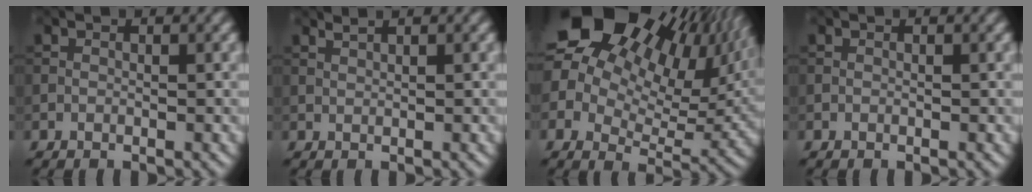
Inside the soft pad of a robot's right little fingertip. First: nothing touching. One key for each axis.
{"total": 1.1, "fx": 0.9, "fy": 0.2, "fz": 0.5, "tx": -0.006, "ty": 0.001, "tz": 0.013}
{"total": 21.9, "fx": 10.4, "fy": 13.7, "fz": 13.5, "tx": -0.257, "ty": 0.051, "tz": 0.182}
{"total": 0.0}